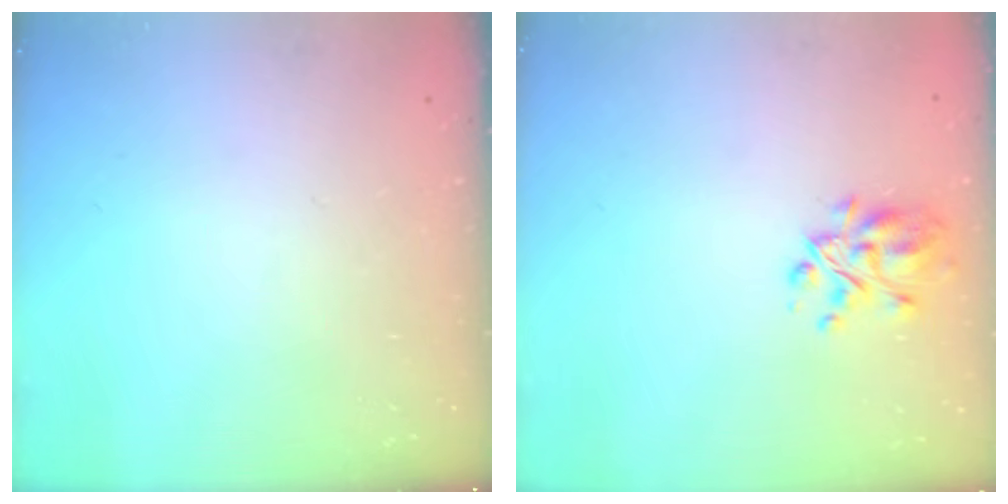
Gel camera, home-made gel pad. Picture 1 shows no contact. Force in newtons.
{"total": 7.4, "press": 6.9, "slide": 2.6}